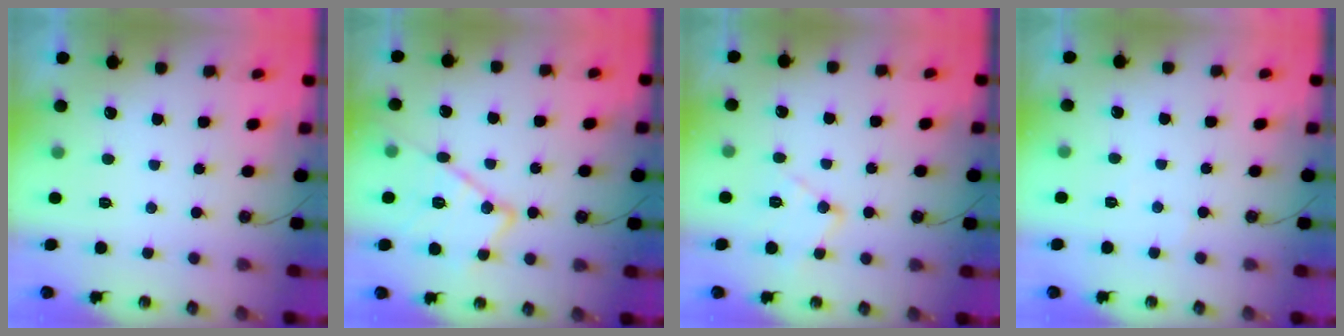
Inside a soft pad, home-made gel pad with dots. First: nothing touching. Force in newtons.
{"total": 16.8, "press": 16.7, "slide": 1.5}
{"total": 11.2, "press": 11.1, "slide": 0.8}
{"total": 4.1, "press": 4.0, "slide": 0.6}